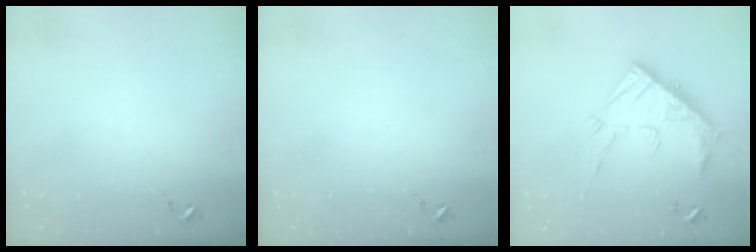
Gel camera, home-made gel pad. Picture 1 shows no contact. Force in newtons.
{"total": 0.0}
{"total": 17.3, "press": 17.3, "slide": 1.4}